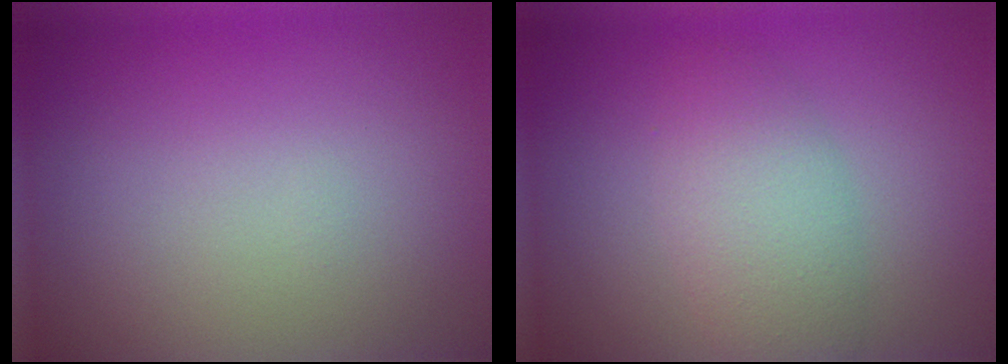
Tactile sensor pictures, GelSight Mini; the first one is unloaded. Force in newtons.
{"total": 4.0, "press": 4.0, "slide": 0.2}